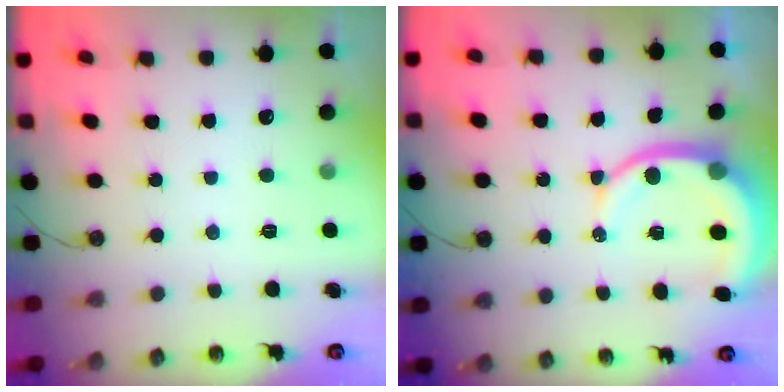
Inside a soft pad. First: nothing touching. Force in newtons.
{"total": 10.0, "press": 9.9, "slide": 1.2}